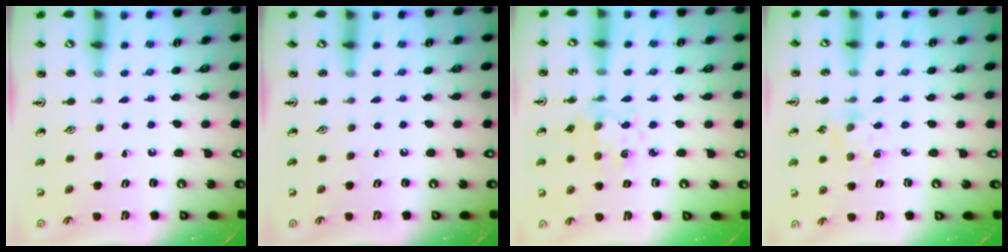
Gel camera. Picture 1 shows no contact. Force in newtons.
{"total": 0.0}
{"total": 3.8, "press": 3.6, "slide": 1.2}
{"total": 1.8, "press": 1.8, "slide": 0.3}